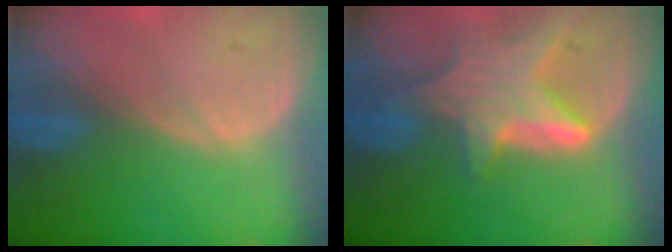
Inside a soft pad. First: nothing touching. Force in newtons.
{"total": 7.4, "press": 6.9, "slide": 2.6}